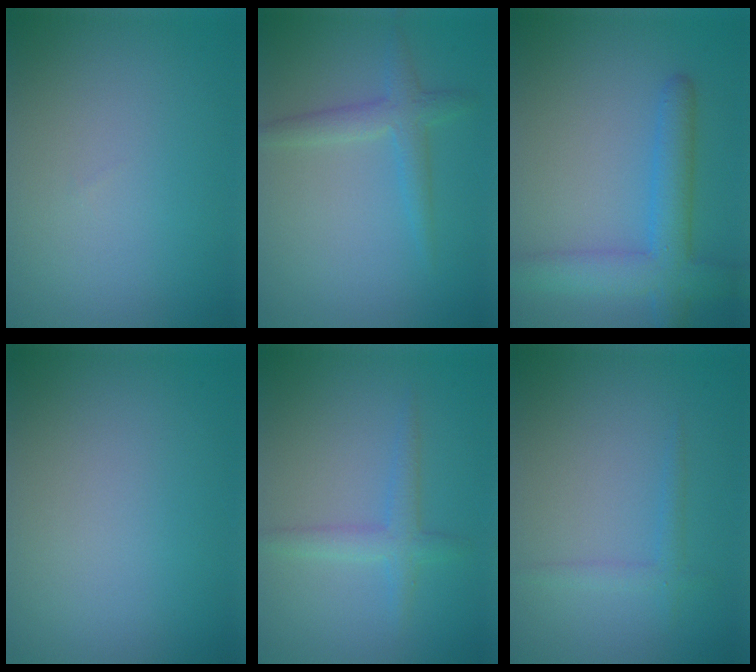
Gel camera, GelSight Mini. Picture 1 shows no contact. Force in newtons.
{"total": 1.8, "press": 1.8, "slide": 0.1}
{"total": 5.0, "press": 5.0, "slide": 0.2}
{"total": 0.0}
{"total": 2.2, "press": 2.2, "slide": 0.0}
{"total": 1.4, "press": 1.4, "slide": 0.0}